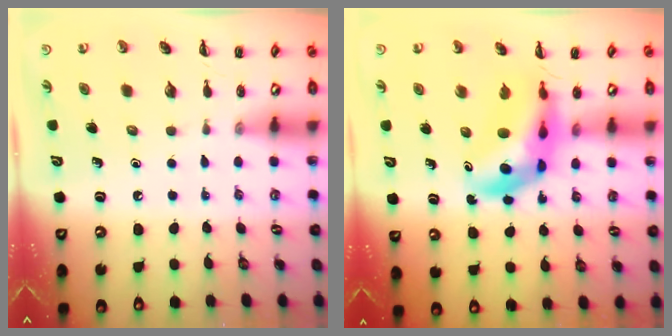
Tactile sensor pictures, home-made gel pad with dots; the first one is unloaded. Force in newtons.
{"total": 10.4, "press": 10.0, "slide": 2.9}